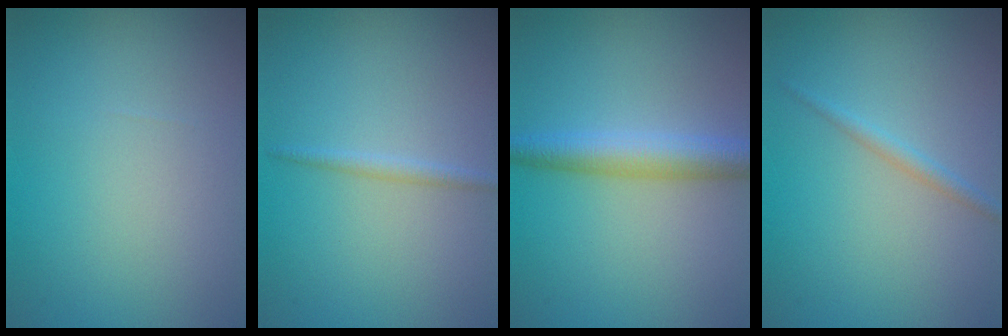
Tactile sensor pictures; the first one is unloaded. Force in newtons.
{"total": 1.0, "press": 1.0, "slide": 0.0}
{"total": 3.7, "press": 3.7, "slide": 0.0}
{"total": 1.1, "press": 1.1, "slide": 0.0}